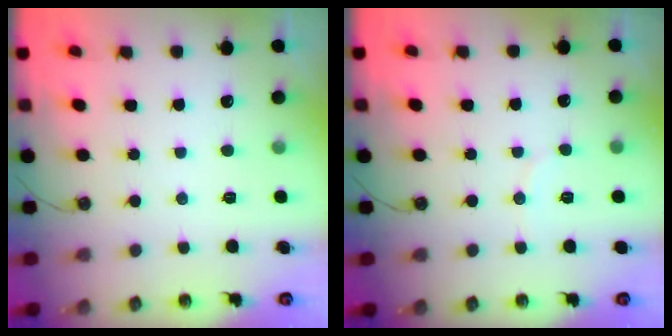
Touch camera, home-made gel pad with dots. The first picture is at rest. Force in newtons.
{"total": 2.9, "press": 2.9, "slide": 0.3}